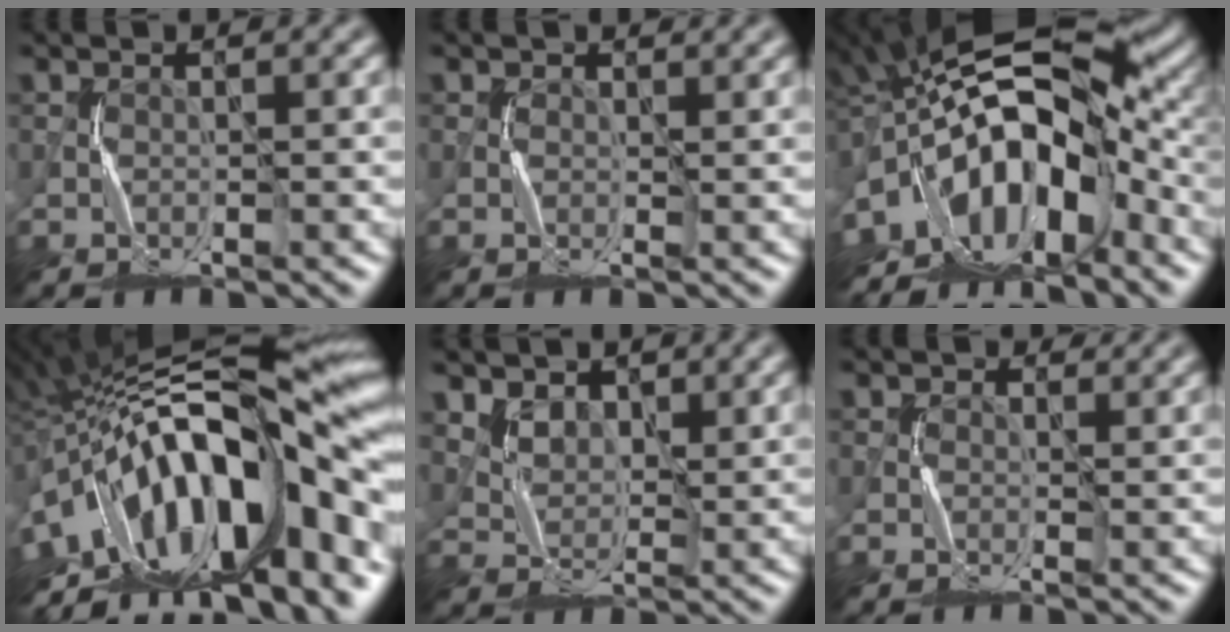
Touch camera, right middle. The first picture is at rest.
{"total": 1.2, "force": [0.9, 0.7, 0.5], "torque": [-0.008, -0.002, 0.013]}
{"total": 13.8, "force": [-4.6, 7.4, 10.7], "torque": [-0.153, 0.014, -0.092]}
{"total": 19.6, "force": [-3.9, 8.3, 17.3], "torque": [-0.260, 0.018, -0.092]}
{"total": 3.5, "force": [2.1, 2.4, 1.4], "torque": [-0.036, -0.025, 0.049]}
{"total": 1.6, "force": [0.9, 1.1, 0.6], "torque": [-0.007, -0.004, 0.009]}